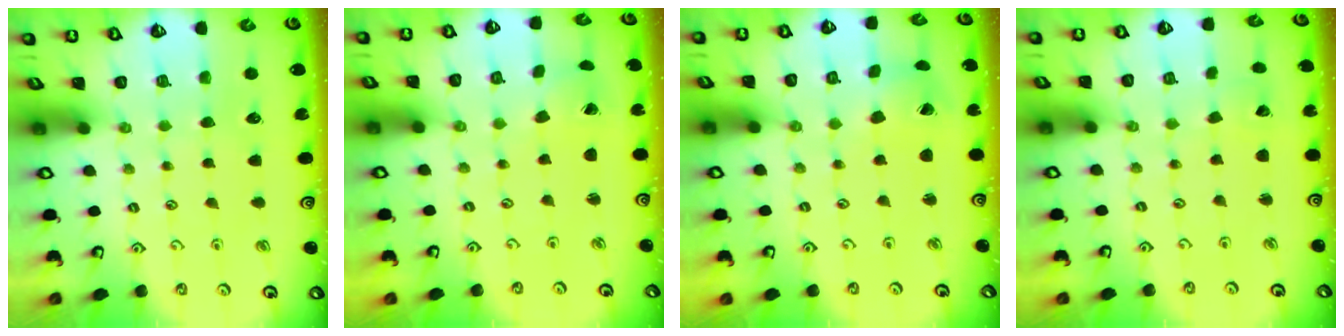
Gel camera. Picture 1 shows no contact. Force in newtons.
{"total": 1.7, "press": 1.7, "slide": 0.1}
{"total": 2.9, "press": 2.9, "slide": 0.4}
{"total": 1.5, "press": 1.5, "slide": 0.0}